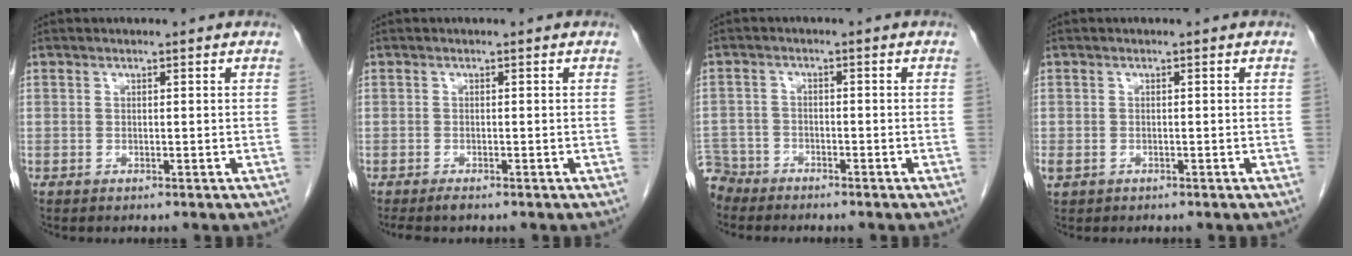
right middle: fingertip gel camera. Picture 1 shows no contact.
{"total": 1.4, "force": [-1.1, 0.2, 0.8], "torque": [-0.015, -0.004, -0.019]}
{"total": 5.0, "force": [-4.6, 1.8, -0.6], "torque": [0.017, -0.006, -0.091]}
{"total": 1.4, "force": [-0.6, 1.1, 0.7], "torque": [-0.019, 0.000, -0.004]}